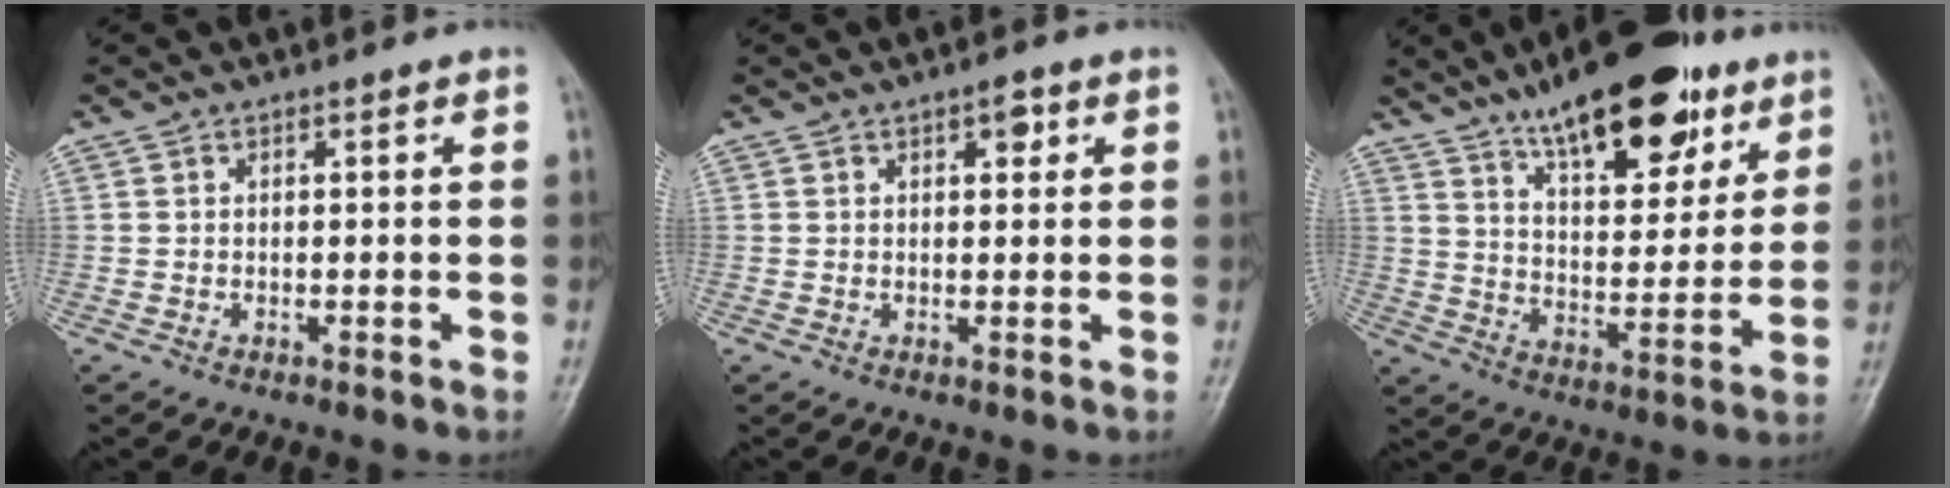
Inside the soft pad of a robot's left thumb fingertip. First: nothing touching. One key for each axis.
{"total": 2.5, "fx": 1.2, "fy": 1.2, "fz": 1.8, "tx": -0.017, "ty": -0.002, "tz": 0.016}
{"total": 20.6, "fx": 13.2, "fy": 8.0, "fz": 13.6, "tx": -0.166, "ty": -0.052, "tz": 0.213}